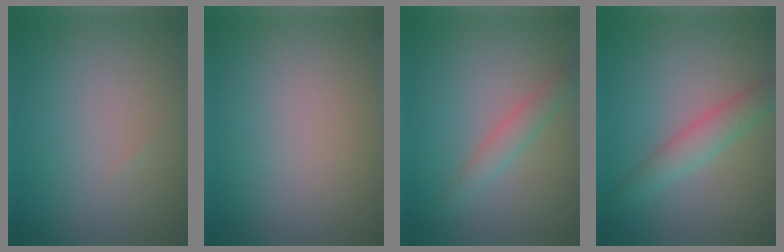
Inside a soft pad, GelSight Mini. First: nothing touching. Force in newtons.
{"total": 0.0}
{"total": 1.9, "press": 1.9, "slide": 0.1}
{"total": 2.9, "press": 2.9, "slide": 0.1}